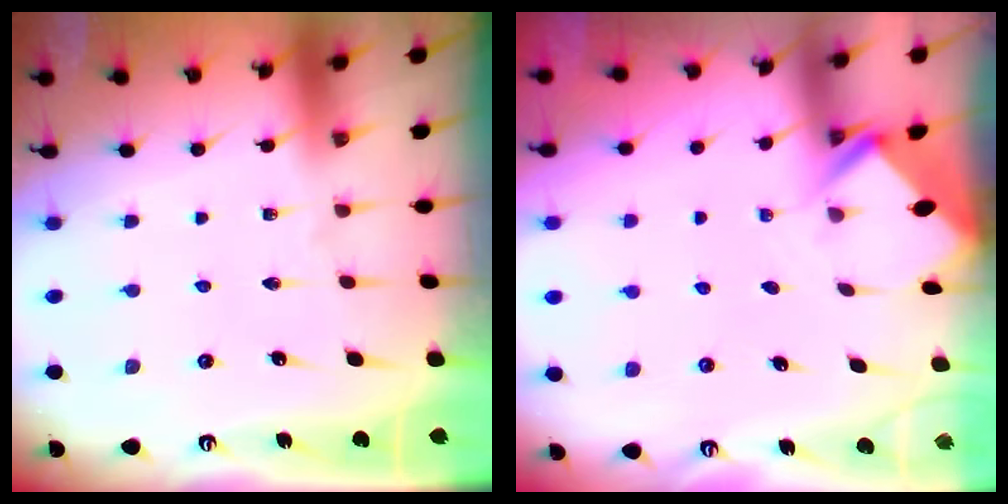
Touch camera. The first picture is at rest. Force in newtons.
{"total": 2.6, "press": 2.6, "slide": 0.2}